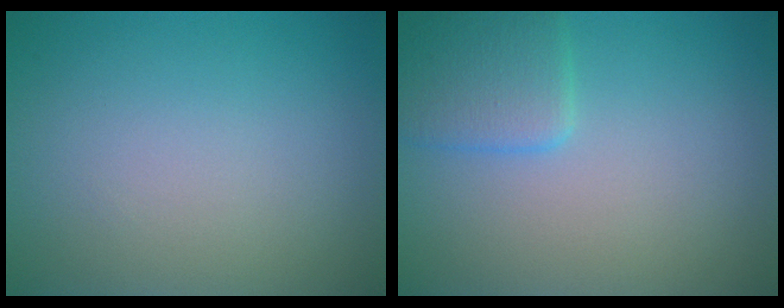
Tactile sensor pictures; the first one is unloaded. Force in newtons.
{"total": 2.9, "press": 2.9, "slide": 0.2}